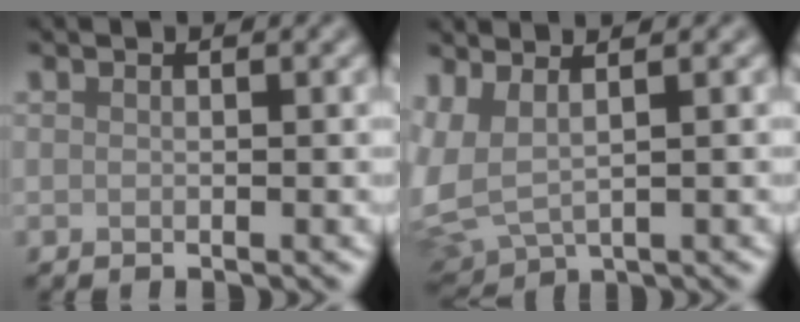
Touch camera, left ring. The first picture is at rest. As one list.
[{"total": 5.1, "force": [1.7, 2.2, 4.3], "torque": [-0.109, 0.002, 0.038]}]